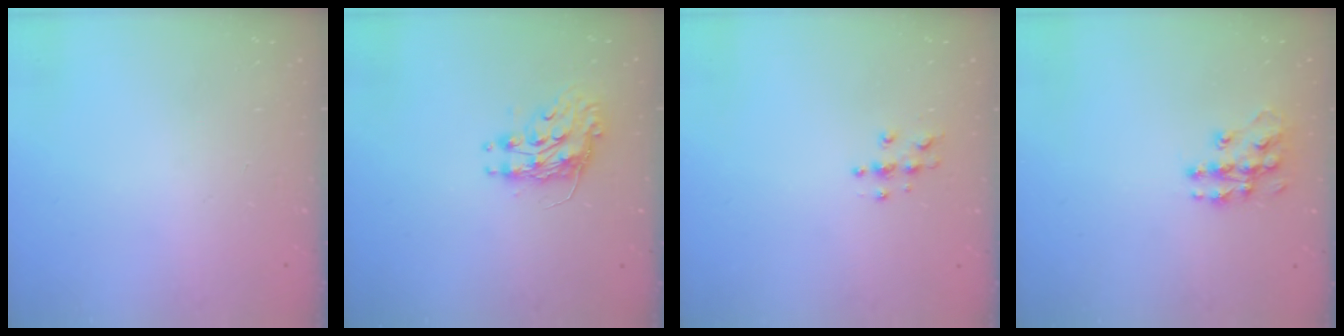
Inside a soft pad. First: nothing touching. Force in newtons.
{"total": 9.1, "press": 9.0, "slide": 1.0}
{"total": 3.8, "press": 3.8, "slide": 0.3}
{"total": 10.4, "press": 10.4, "slide": 0.4}